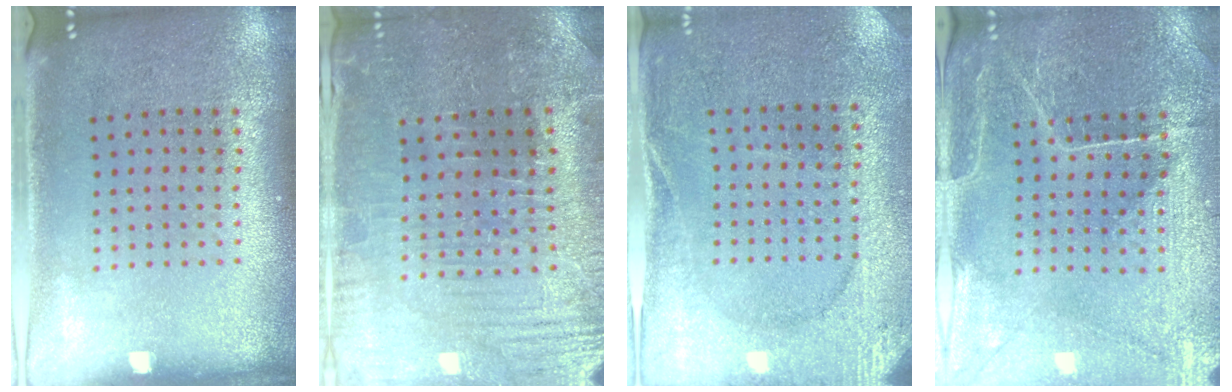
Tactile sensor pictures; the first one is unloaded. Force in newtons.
{"total": 1.6, "press": 1.6, "slide": 0.4}
{"total": 2.7, "press": 2.6, "slide": 0.4}
{"total": 1.3, "press": 1.3, "slide": 0.3}